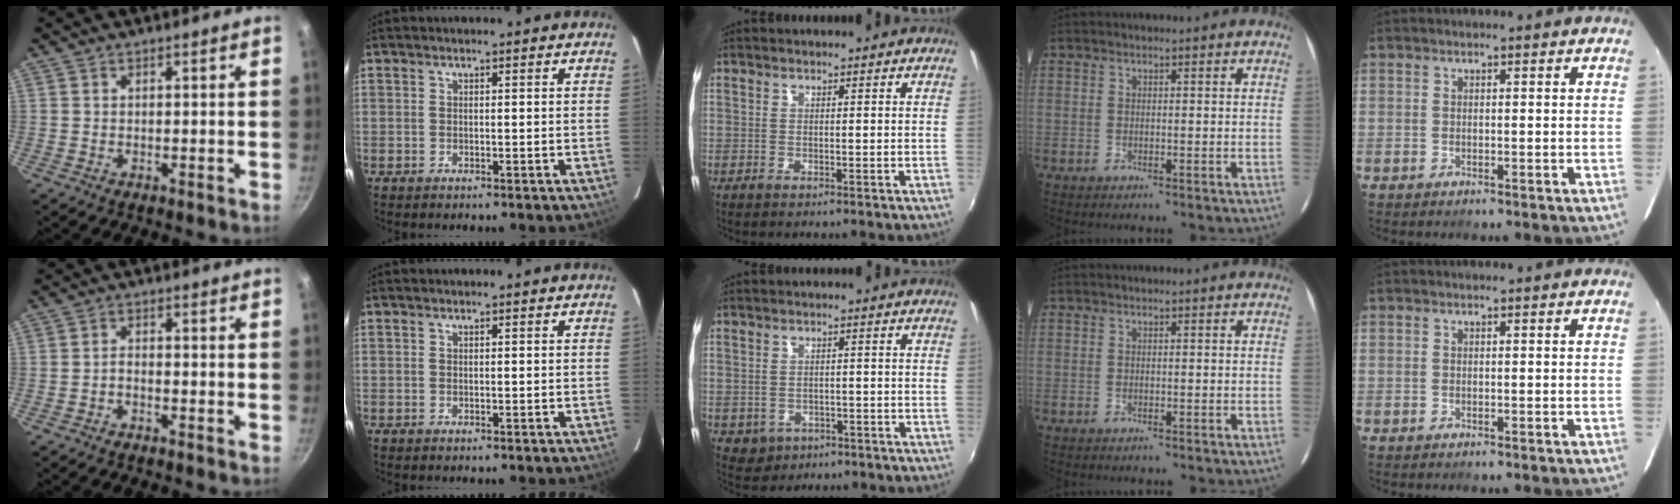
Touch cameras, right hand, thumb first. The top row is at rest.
{"thumb": {"total": 1.7, "force": [-1.3, 0.5, 0.9], "torque": [-0.019, 0.015, -0.027]}, "middle": {"total": 4.5, "force": [-1.7, 4.0, 1.4], "torque": [-0.043, -0.003, -0.010]}}